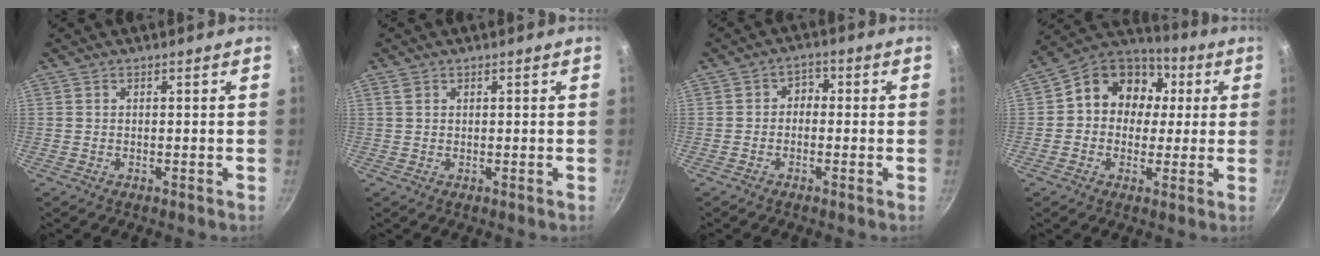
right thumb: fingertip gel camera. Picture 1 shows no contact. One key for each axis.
{"total": 1.2, "fx": 0.6, "fy": 0.9, "fz": 0.6, "tx": -0.011, "ty": 0.002, "tz": 0.012}
{"total": 2.6, "fx": -0.6, "fy": 2.2, "fz": 1.4, "tx": -0.005, "ty": 0.015, "tz": -0.020}
{"total": 14.3, "fx": 2.1, "fy": 12.1, "fz": 7.4, "tx": -0.079, "ty": 0.030, "tz": 0.013}